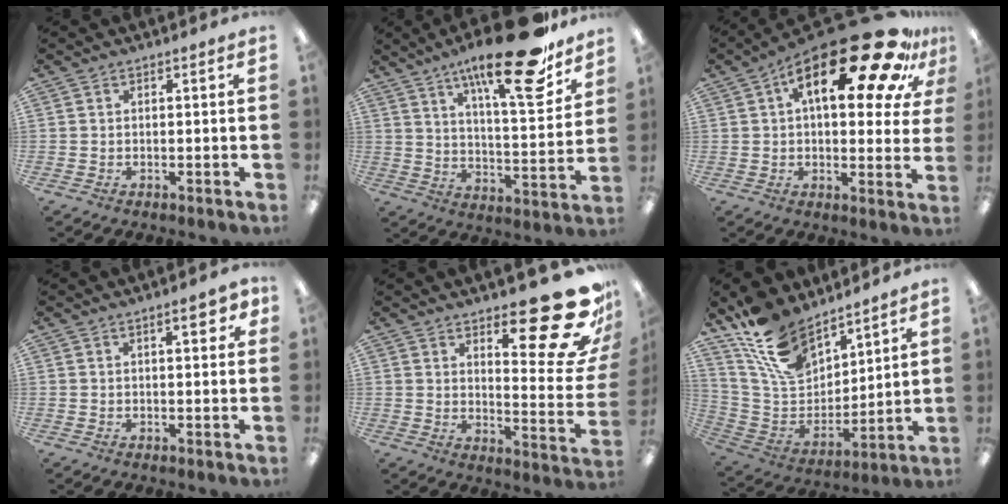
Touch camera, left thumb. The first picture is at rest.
{"total": 22.9, "force": [15.7, 5.6, 15.7], "torque": [-0.234, -0.103, 0.247]}
{"total": 25.5, "force": [13.4, 9.4, 19.5], "torque": [-0.290, -0.075, 0.214]}
{"total": 5.2, "force": [2.6, 1.7, 4.1], "torque": [-0.045, -0.010, 0.035]}
{"total": 22.0, "force": [15.2, 6.1, 14.7], "torque": [-0.179, -0.126, 0.242]}
{"total": 17.4, "force": [12.4, 9.3, 7.8], "torque": [-0.166, -0.063, 0.236]}